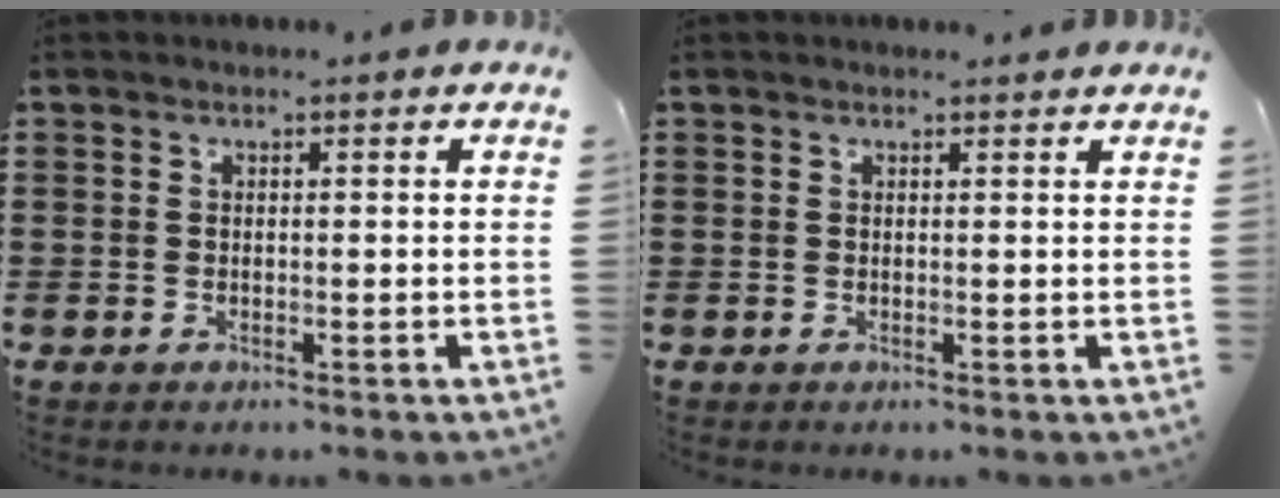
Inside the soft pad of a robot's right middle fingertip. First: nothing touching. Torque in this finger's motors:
{"motor_torque": [0.29, -0.22, 0.14, -0.01]}